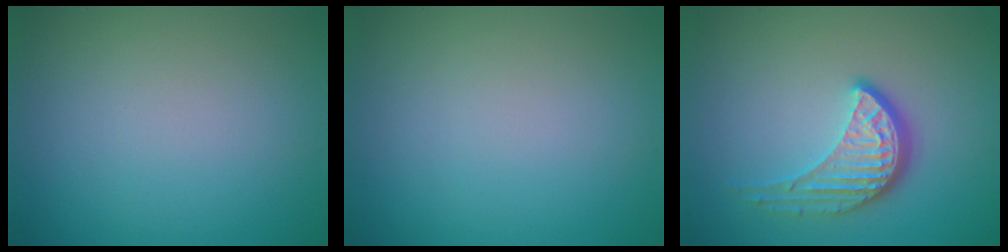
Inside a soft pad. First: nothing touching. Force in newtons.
{"total": 0.0}
{"total": 4.0, "press": 3.0, "slide": 2.6}